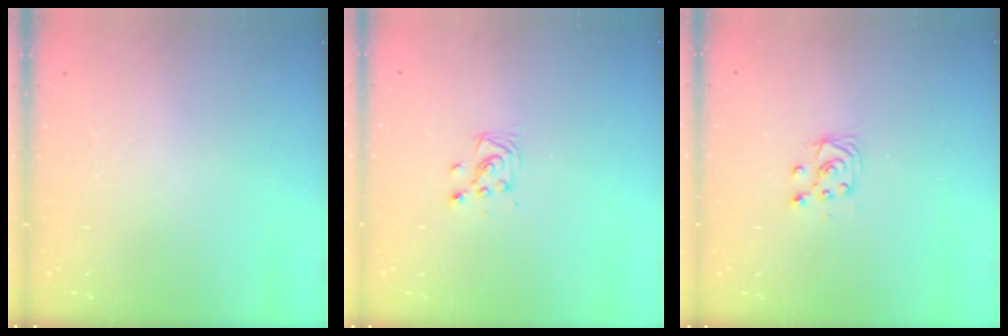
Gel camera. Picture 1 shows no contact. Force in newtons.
{"total": 4.3, "press": 4.2, "slide": 0.5}
{"total": 4.9, "press": 4.8, "slide": 0.5}